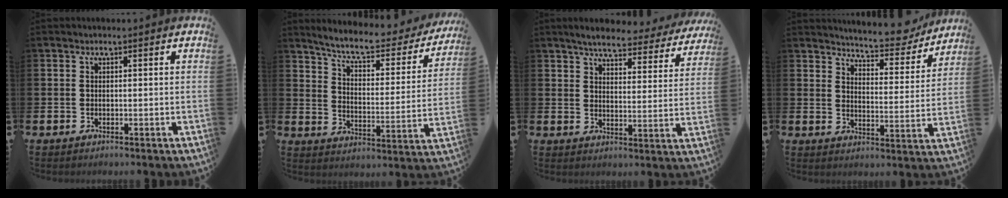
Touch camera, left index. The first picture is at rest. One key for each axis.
{"total": 7.2, "fx": 6.3, "fy": 1.6, "fz": 3.0, "tx": -0.081, "ty": -0.045, "tz": 0.102}
{"total": 5.2, "fx": 4.9, "fy": 0.7, "fz": 1.6, "tx": -0.045, "ty": -0.029, "tz": 0.079}
{"total": 6.7, "fx": 6.5, "fy": 0.8, "fz": 1.0, "tx": -0.036, "ty": -0.050, "tz": 0.113}